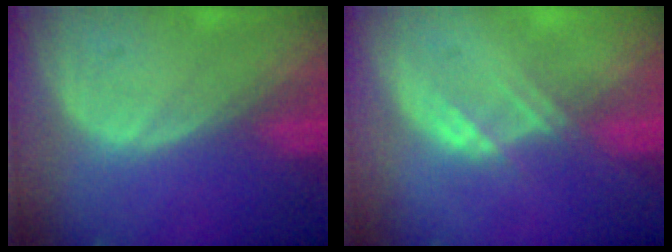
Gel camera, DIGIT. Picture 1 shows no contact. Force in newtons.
{"total": 2.3, "press": 2.3, "slide": 0.2}